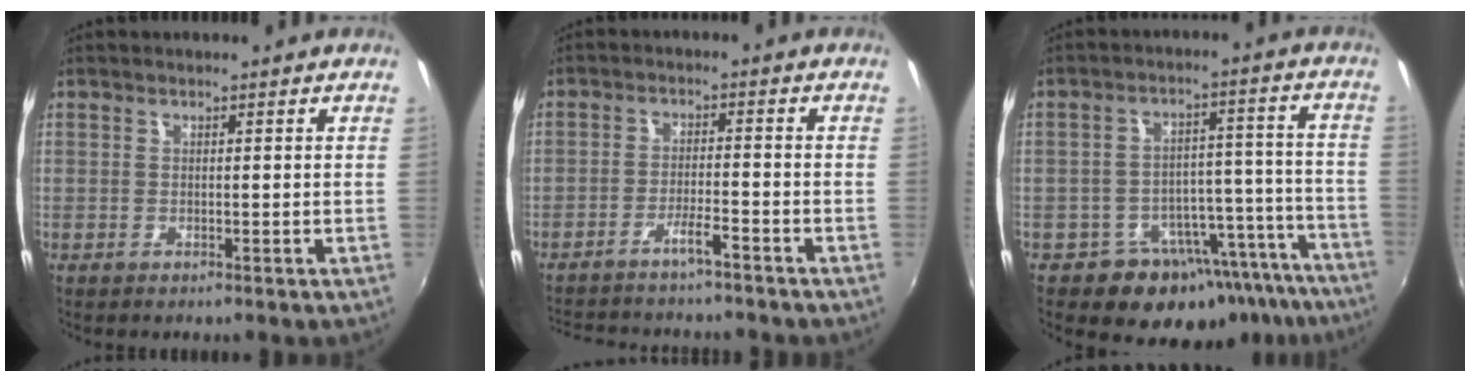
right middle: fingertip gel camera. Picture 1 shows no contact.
{"total": 8.2, "force": [-7.4, 0.6, 3.6], "torque": [-0.084, 0.003, -0.117]}
{"total": 16.3, "force": [-12.4, 8.9, 5.6], "torque": [-0.083, 0.045, -0.147]}